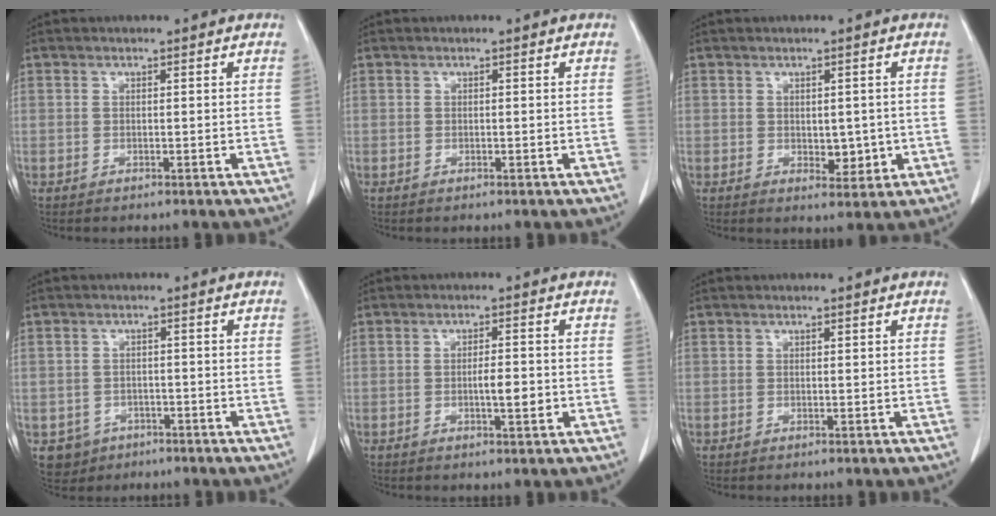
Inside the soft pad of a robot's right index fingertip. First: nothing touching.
{"total": 0.0}
{"total": 3.7, "force": [-0.4, 2.2, 2.9], "torque": [-0.033, -0.003, 0.004]}
{"total": 4.2, "force": [-2.1, 3.6, 0.5], "torque": [-0.007, 0.008, -0.028]}
{"total": 3.5, "force": [-0.6, 0.7, 3.4], "torque": [-0.057, 0.000, -0.008]}
{"total": 0.0}